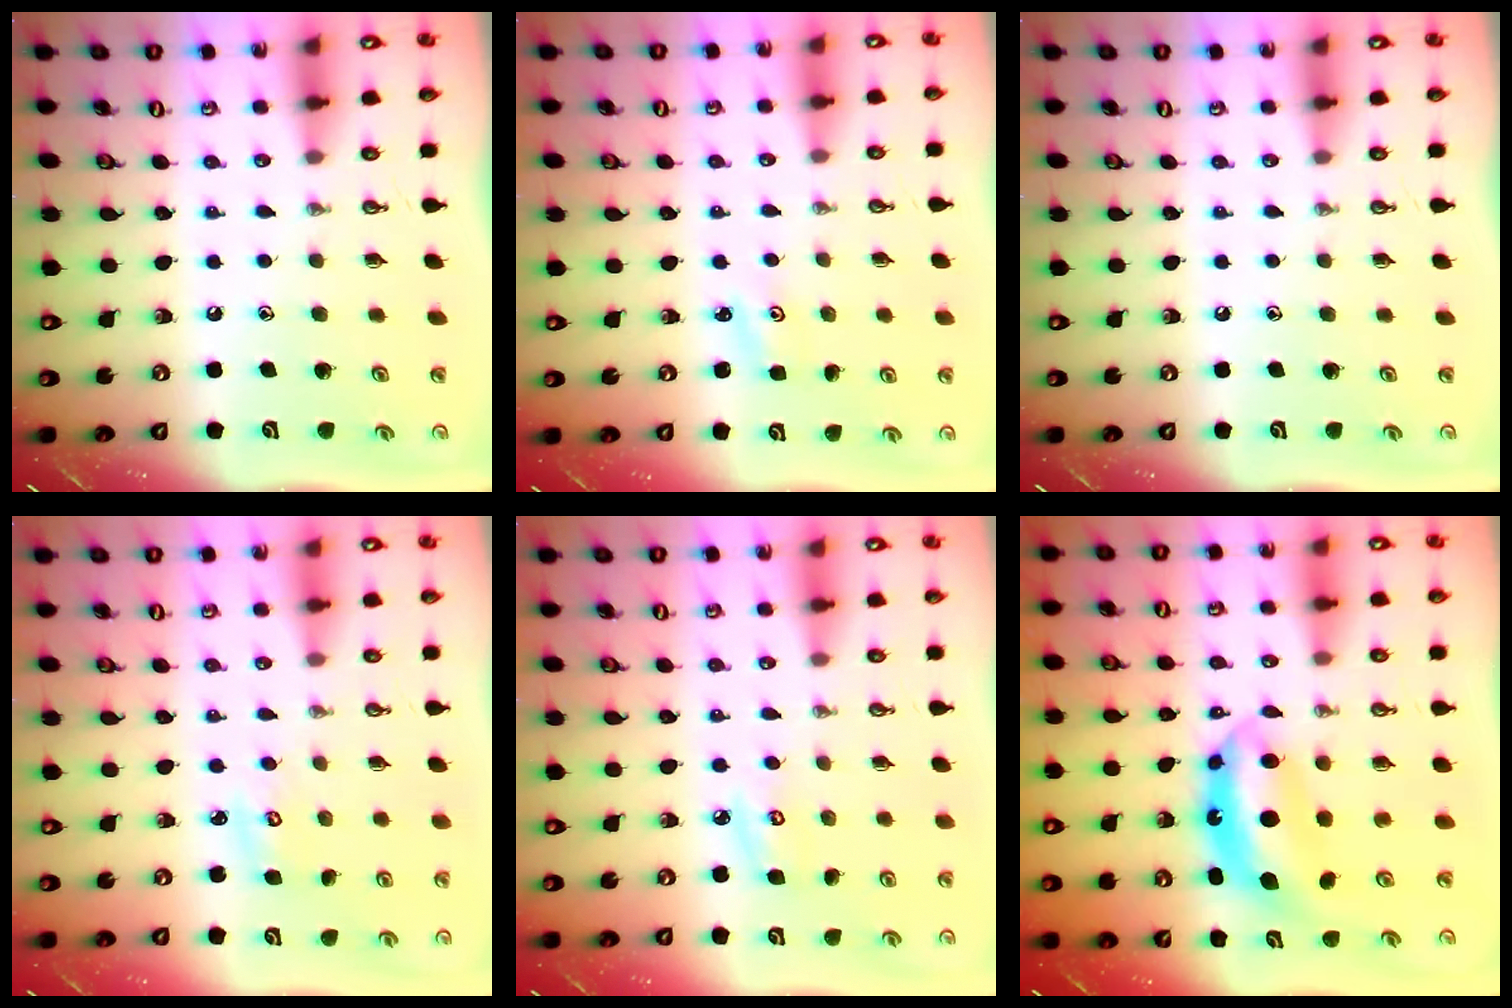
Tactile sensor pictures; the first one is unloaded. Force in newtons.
{"total": 2.0, "press": 2.0, "slide": 0.3}
{"total": 0.0}
{"total": 3.6, "press": 3.6, "slide": 0.3}
{"total": 5.3, "press": 5.3, "slide": 0.5}
{"total": 7.7, "press": 7.6, "slide": 0.6}